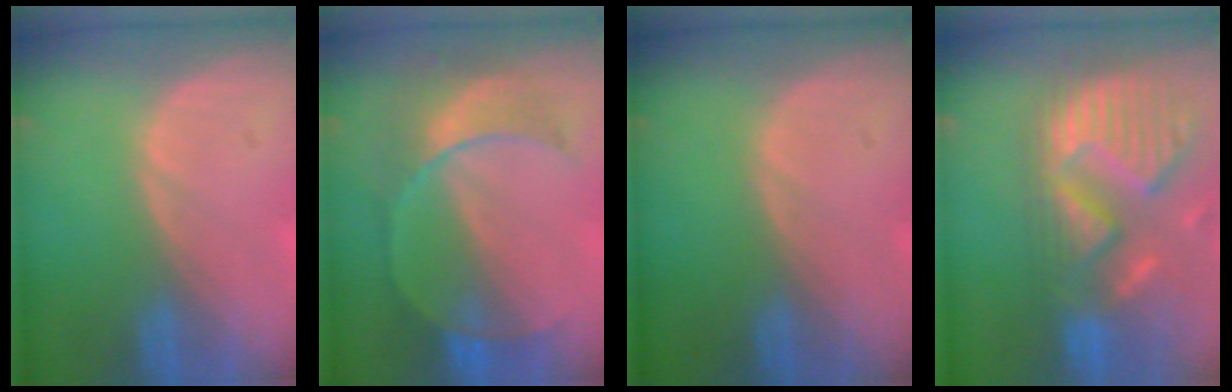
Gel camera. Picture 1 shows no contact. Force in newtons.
{"total": 7.3, "press": 7.2, "slide": 0.9}
{"total": 0.0}
{"total": 14.0, "press": 11.6, "slide": 7.7}